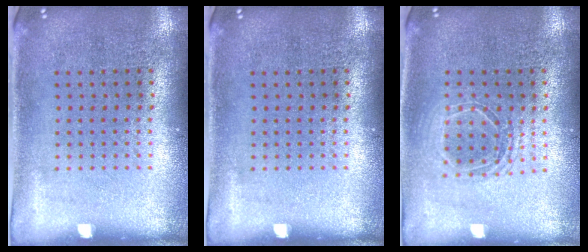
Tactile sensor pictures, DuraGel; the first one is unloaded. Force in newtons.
{"total": 0.0}
{"total": 1.5, "press": 1.3, "slide": 0.8}